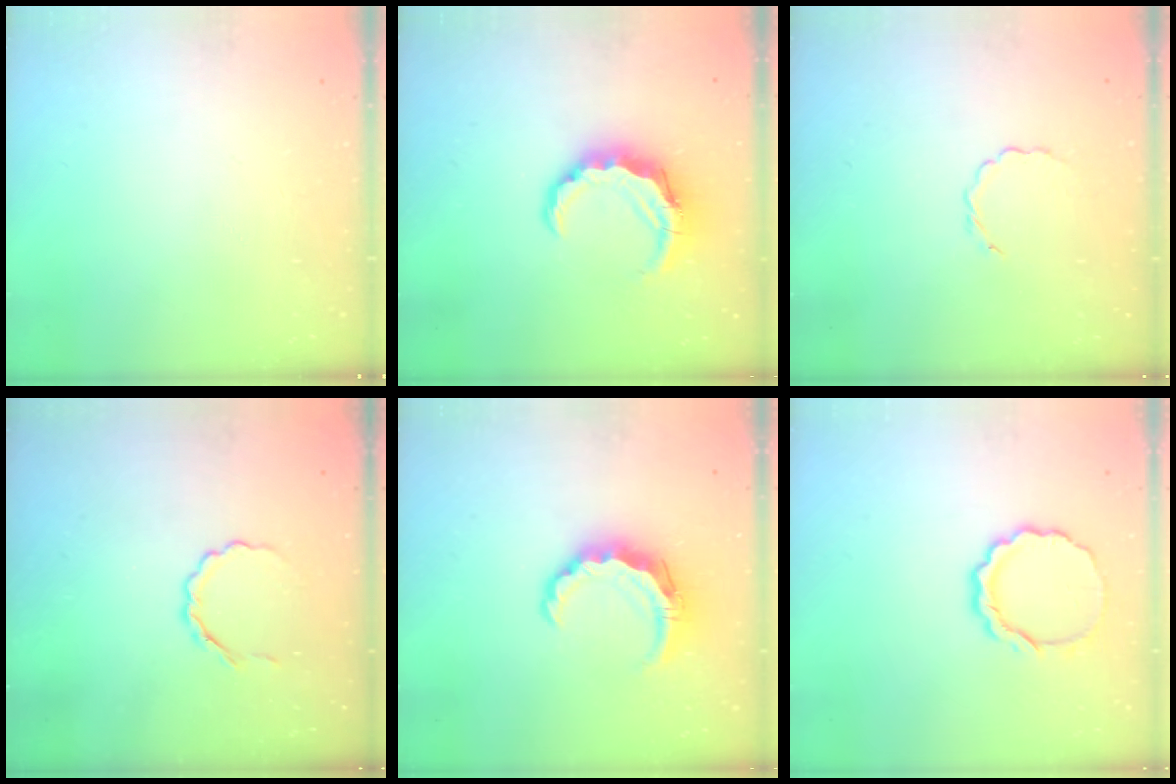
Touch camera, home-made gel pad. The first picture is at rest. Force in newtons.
{"total": 8.2, "press": 8.1, "slide": 0.9}
{"total": 2.7, "press": 2.5, "slide": 1.0}
{"total": 3.5, "press": 3.4, "slide": 1.1}
{"total": 8.1, "press": 8.0, "slide": 1.1}
{"total": 8.6, "press": 8.5, "slide": 1.2}